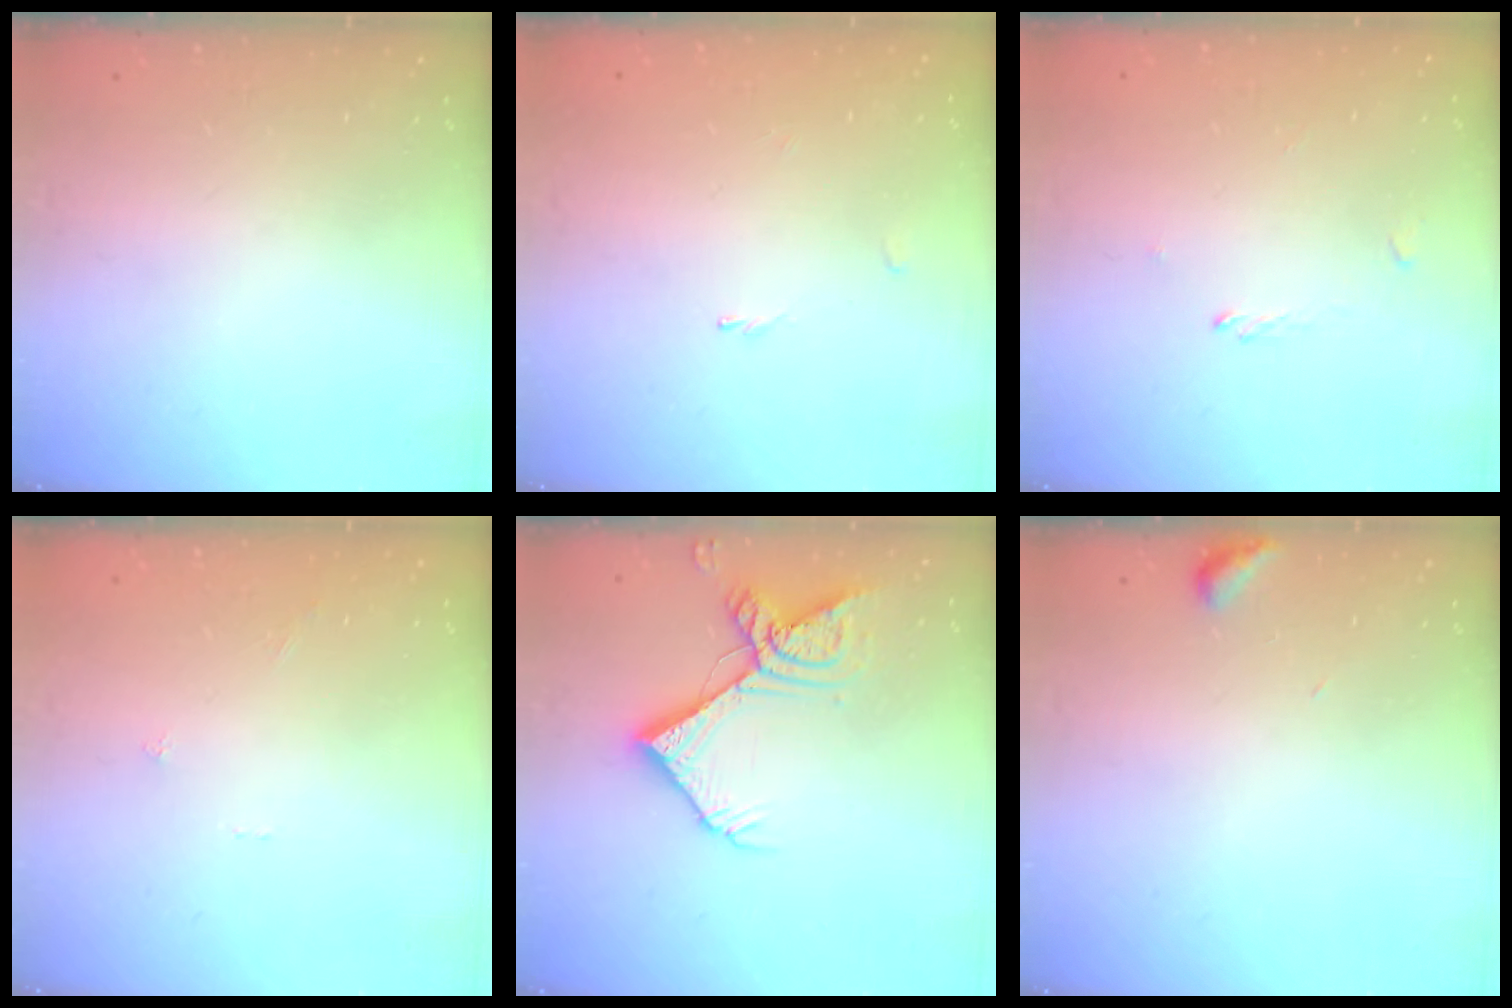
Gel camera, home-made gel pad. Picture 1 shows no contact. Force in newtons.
{"total": 0.0}
{"total": 0.0}
{"total": 0.0}
{"total": 15.0, "press": 15.0, "slide": 1.6}
{"total": 2.9, "press": 2.9, "slide": 0.3}